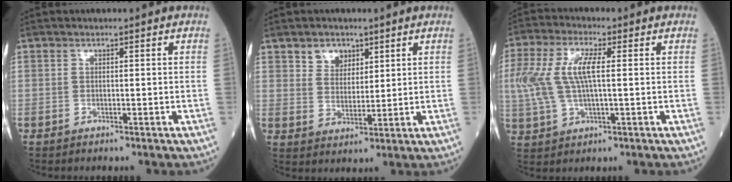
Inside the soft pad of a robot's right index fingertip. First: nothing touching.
{"total": 4.2, "force": [2.6, 2.9, 1.5], "torque": [-0.025, 0.003, 0.051]}
{"total": 9.0, "force": [1.1, 3.0, 8.5], "torque": [-0.204, 0.014, 0.023]}